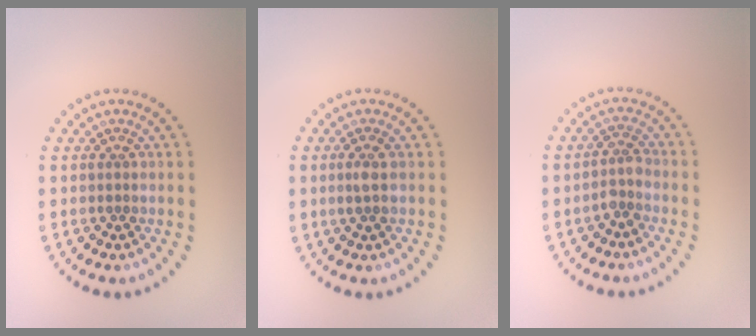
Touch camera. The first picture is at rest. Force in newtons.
{"total": 1.4, "press": 1.3, "slide": 0.5}
{"total": 1.8, "press": 1.3, "slide": 1.2}